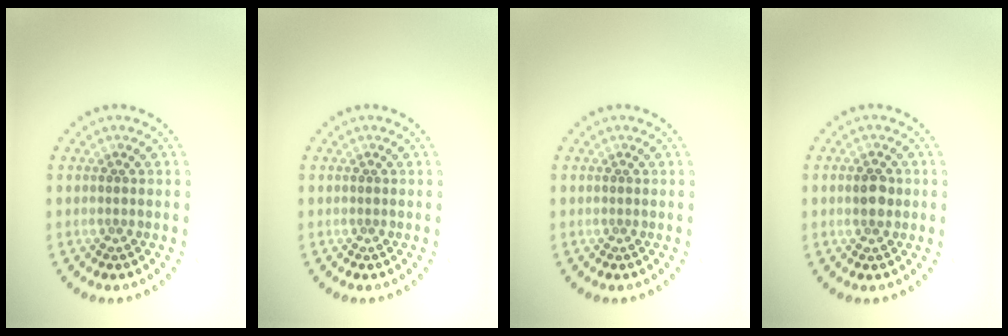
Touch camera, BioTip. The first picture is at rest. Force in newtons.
{"total": 0.0}
{"total": 0.0}
{"total": 1.7, "press": 1.7, "slide": 0.1}